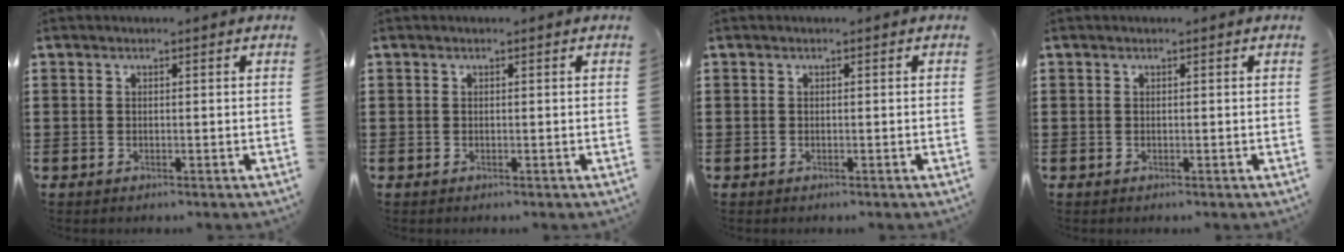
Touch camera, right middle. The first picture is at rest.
{"total": 0.0}
{"total": 0.0}
{"total": 0.0}